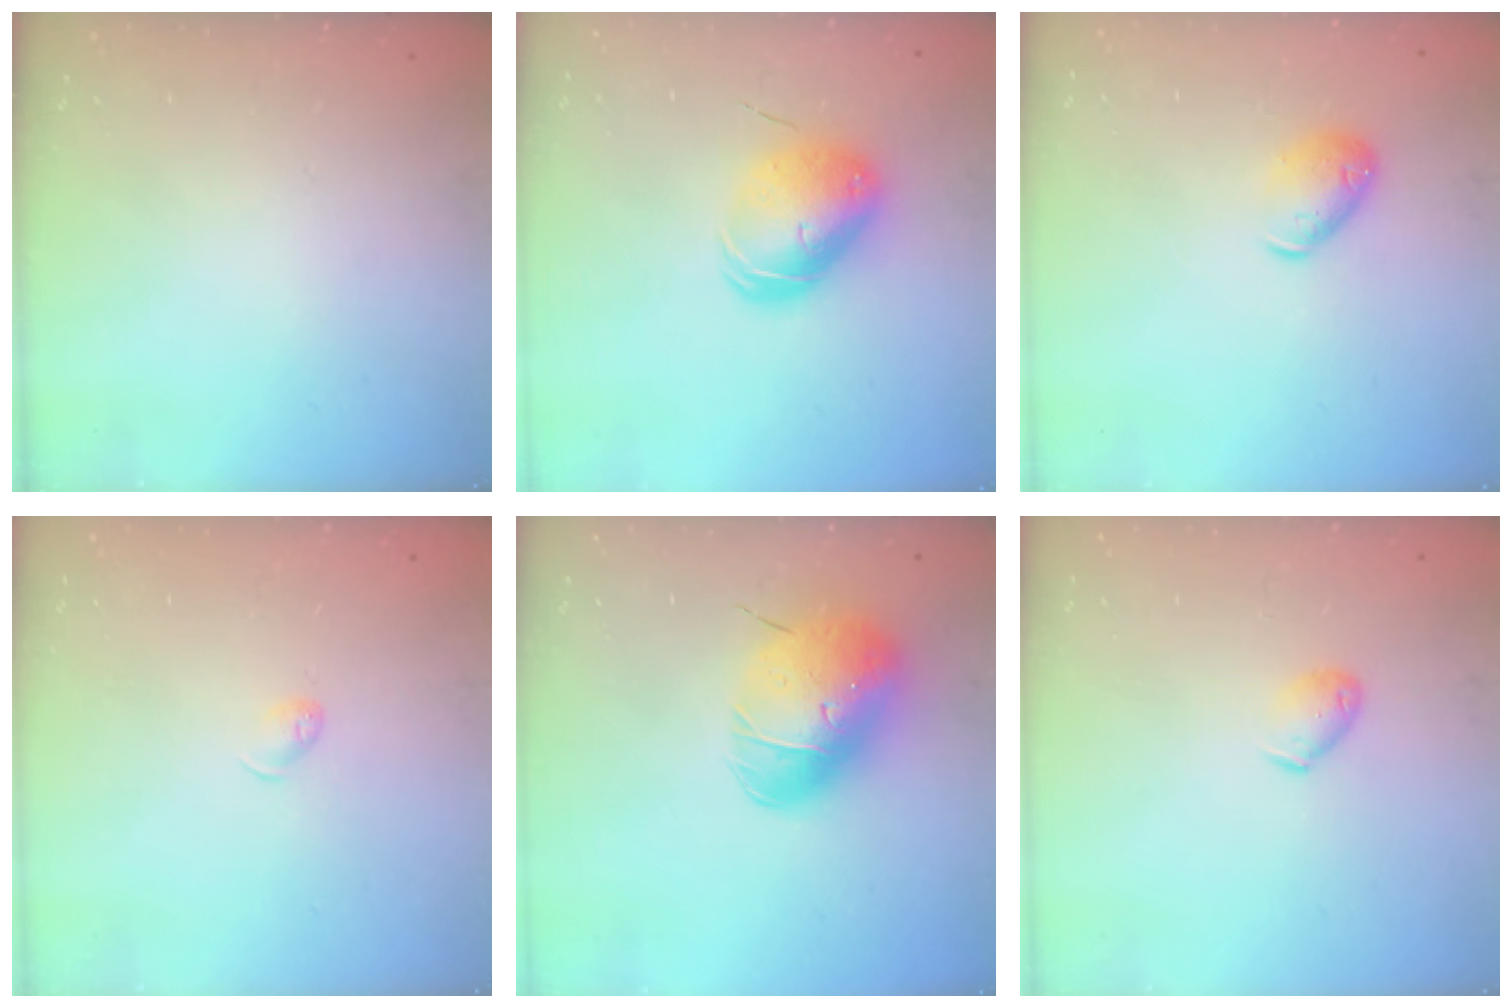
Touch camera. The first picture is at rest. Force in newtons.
{"total": 9.1, "press": 9.0, "slide": 1.5}
{"total": 8.3, "press": 8.2, "slide": 1.2}
{"total": 3.7, "press": 3.6, "slide": 0.7}
{"total": 15.3, "press": 15.1, "slide": 2.5}
{"total": 5.0, "press": 5.0, "slide": 0.7}